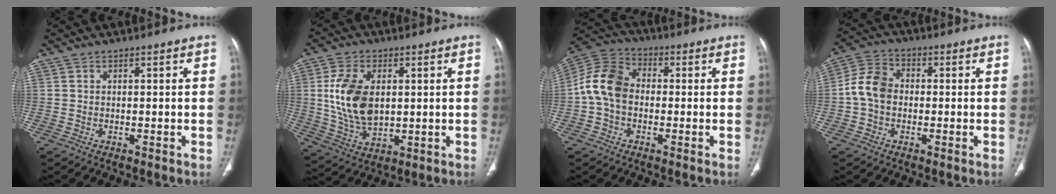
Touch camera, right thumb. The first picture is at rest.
{"total": 13.1, "force": [1.9, 8.0, 10.2], "torque": [-0.190, -0.010, 0.045]}
{"total": 10.2, "force": [-0.8, 7.5, 6.8], "torque": [-0.127, 0.030, -0.030]}
{"total": 7.5, "force": [-0.6, 5.7, 4.8], "torque": [-0.085, 0.023, -0.024]}